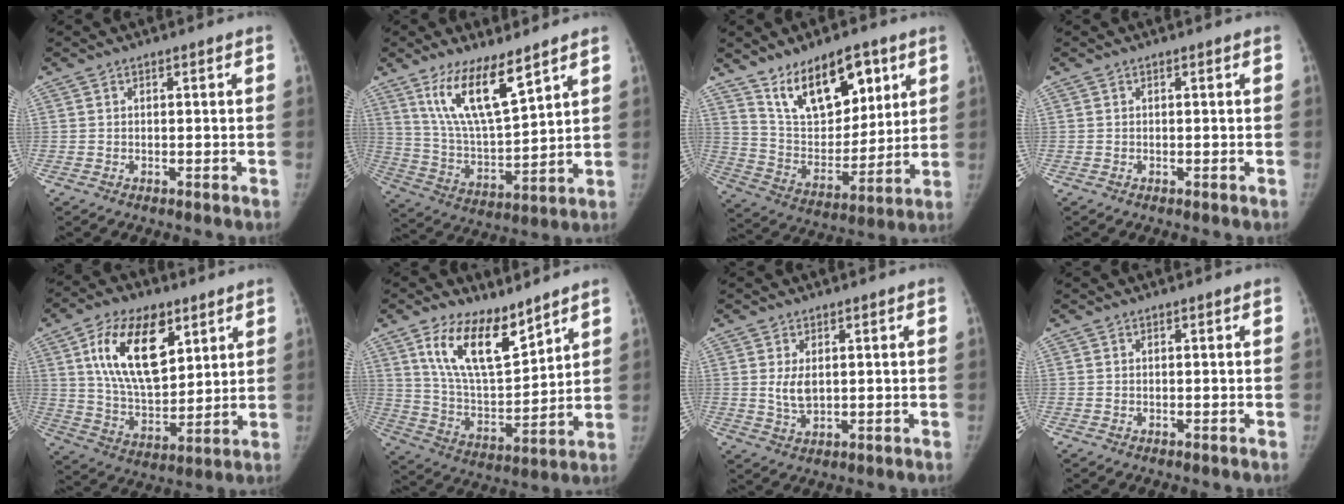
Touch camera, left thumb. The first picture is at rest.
{"total": 13.9, "force": [8.7, 3.9, 10.1], "torque": [-0.168, -0.051, 0.179]}
{"total": 17.7, "force": [10.2, 9.2, 11.1], "torque": [-0.129, -0.053, 0.190]}
{"total": 0.0}
{"total": 18.5, "force": [7.9, 9.8, 13.6], "torque": [-0.201, -0.037, 0.146]}
{"total": 15.1, "force": [9.7, 6.4, 9.6], "torque": [-0.136, -0.062, 0.192]}
{"total": 3.8, "force": [0.7, 2.2, 3.0], "torque": [-0.052, -0.009, 0.021]}
{"total": 0.0}